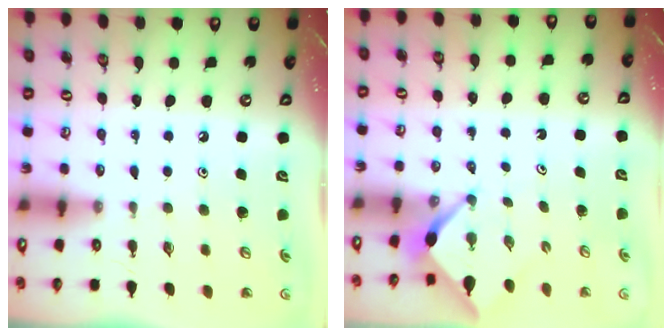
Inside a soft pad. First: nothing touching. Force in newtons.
{"total": 2.7, "press": 2.6, "slide": 0.3}